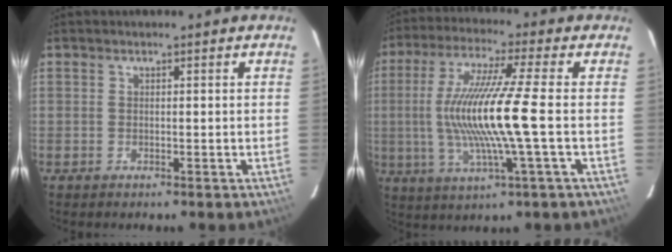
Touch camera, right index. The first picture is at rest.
{"total": 15.1, "force": [-1.3, -0.4, 15.0], "torque": [-0.286, -0.010, -0.020]}